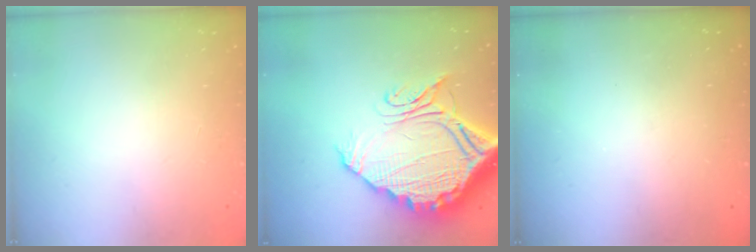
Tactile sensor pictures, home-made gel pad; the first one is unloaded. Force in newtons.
{"total": 23.3, "press": 23.3, "slide": 1.9}
{"total": 3.0, "press": 3.0, "slide": 0.1}